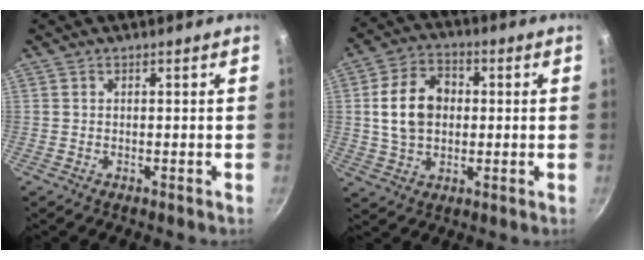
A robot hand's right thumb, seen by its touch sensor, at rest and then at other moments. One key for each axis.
{"total": 11.7, "fx": 1.0, "fy": 8.5, "fz": 8.0, "tx": -0.119, "ty": 0.017, "tz": 0.011}